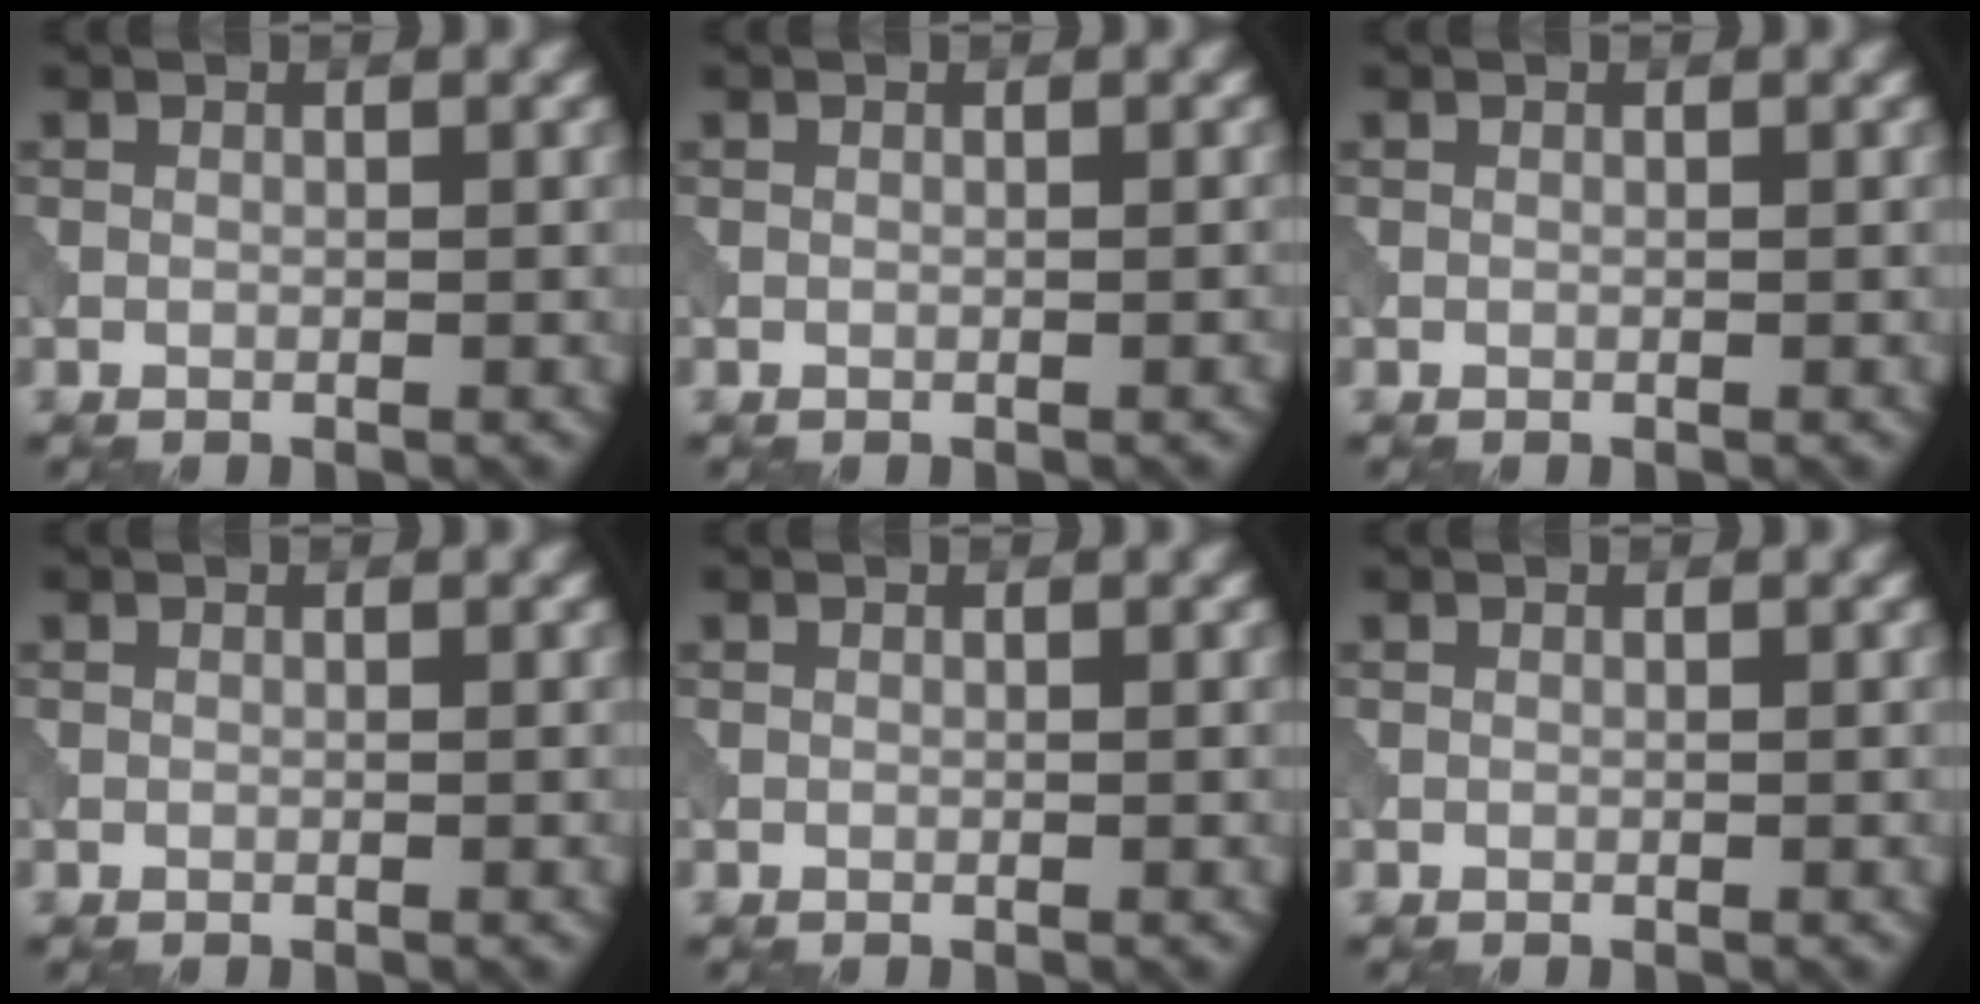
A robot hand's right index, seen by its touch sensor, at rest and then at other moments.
{"total": 0.0}
{"total": 0.0}
{"total": 0.0}
{"total": 0.0}
{"total": 0.0}